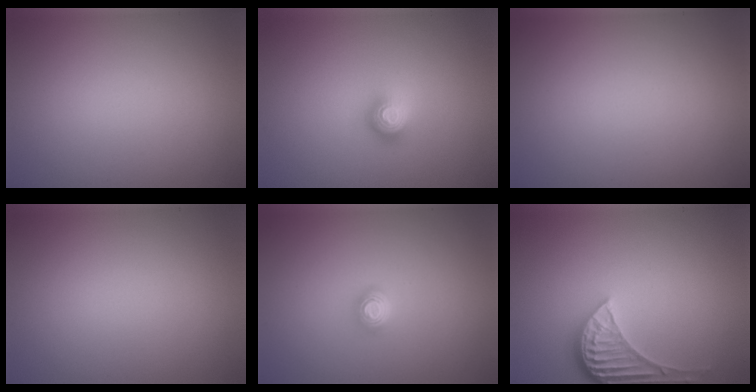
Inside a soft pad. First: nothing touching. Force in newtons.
{"total": 2.0, "press": 1.4, "slide": 1.4}
{"total": 0.0}
{"total": 0.0}
{"total": 1.8, "press": 1.3, "slide": 1.3}
{"total": 4.1, "press": 3.4, "slide": 2.4}